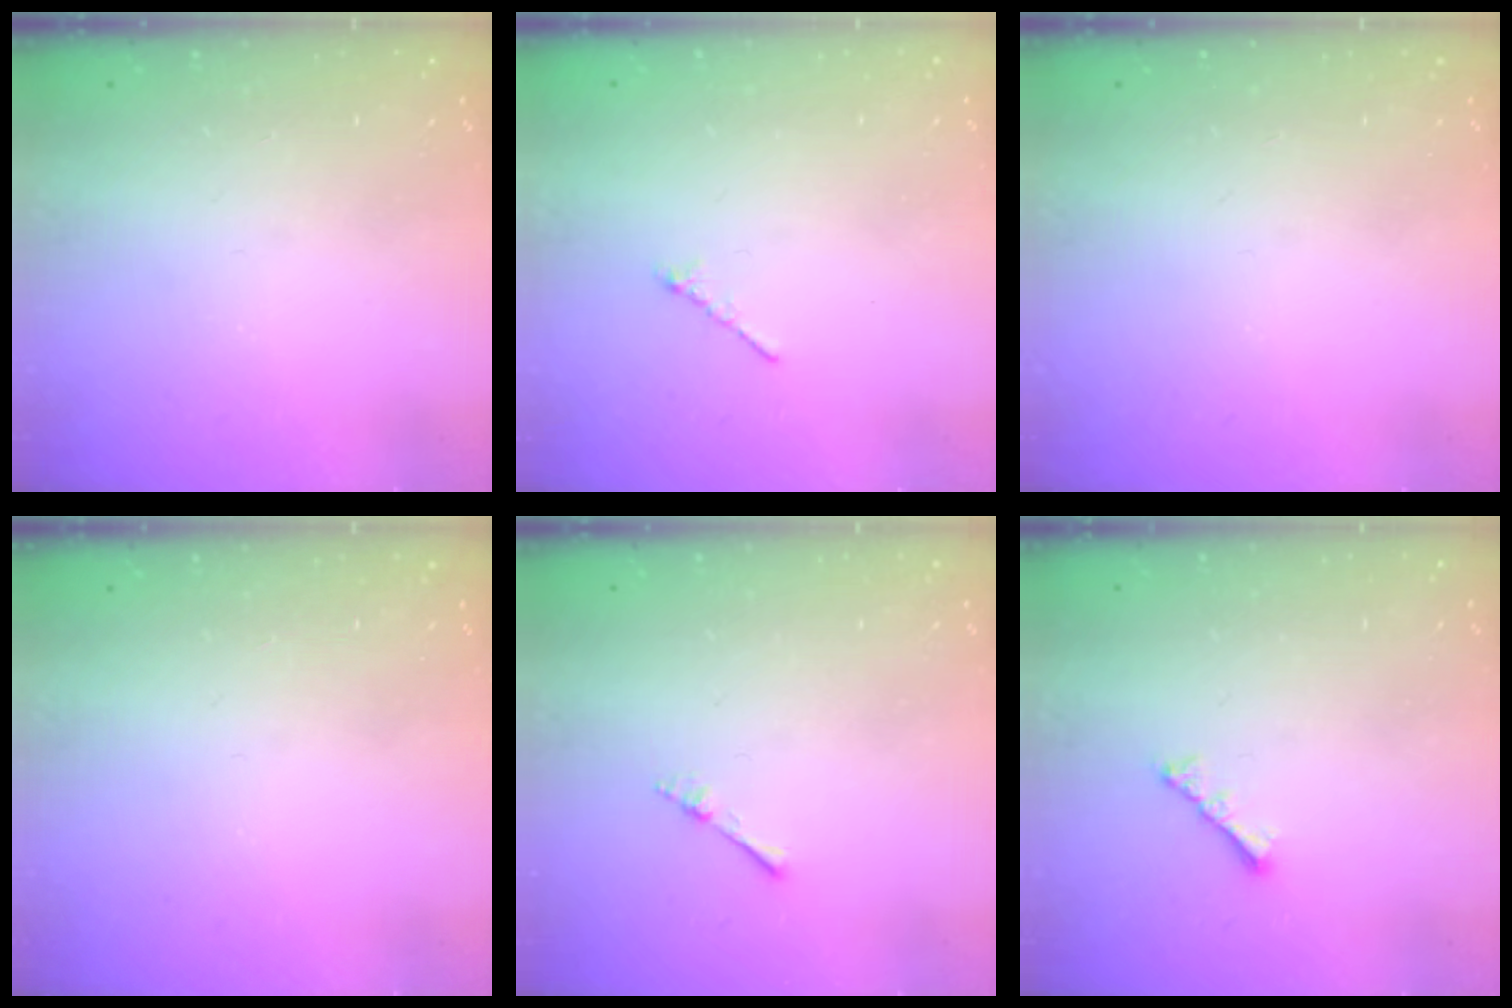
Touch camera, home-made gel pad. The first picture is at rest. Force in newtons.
{"total": 0.8, "press": 0.7, "slide": 0.4}
{"total": 0.0}
{"total": 0.0}
{"total": 2.2, "press": 2.2, "slide": 0.3}
{"total": 3.0, "press": 3.0, "slide": 0.5}